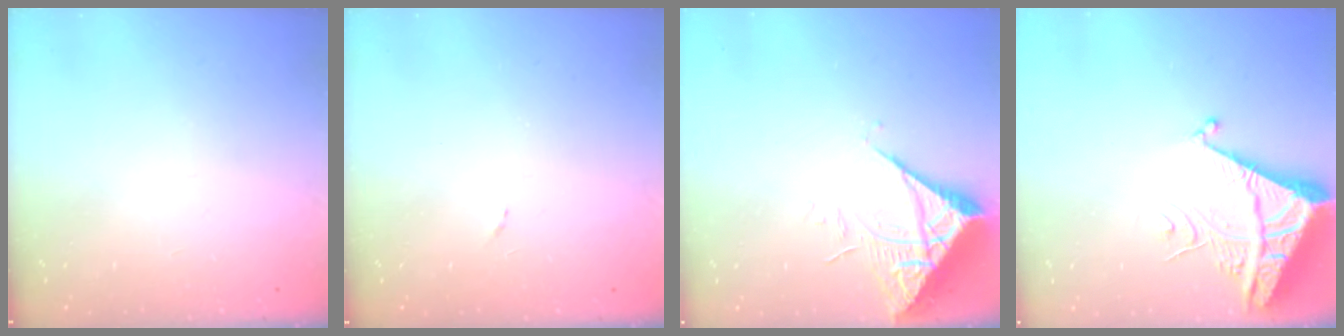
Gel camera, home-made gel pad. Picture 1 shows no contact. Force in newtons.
{"total": 4.2, "press": 4.1, "slide": 0.7}
{"total": 8.0, "press": 8.0, "slide": 0.8}
{"total": 7.0, "press": 6.9, "slide": 0.7}